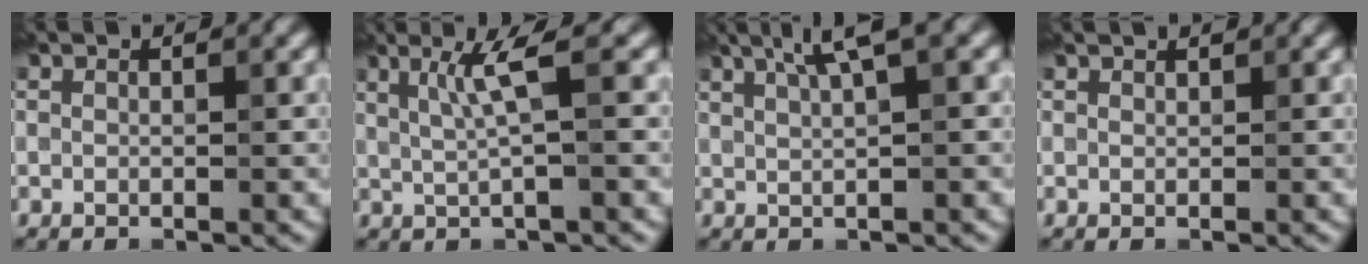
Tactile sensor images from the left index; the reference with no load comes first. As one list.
[{"total": 1.9, "force": [-0.1, -1.0, 1.7], "torque": [-0.064, -0.006, 0.033]}, {"total": 2.6, "force": [1.6, -0.5, 2.0], "torque": [-0.052, 0.006, 0.057]}, {"total": 1.1, "force": [0.7, -0.5, -0.7], "torque": [0.008, 0.003, 0.020]}]